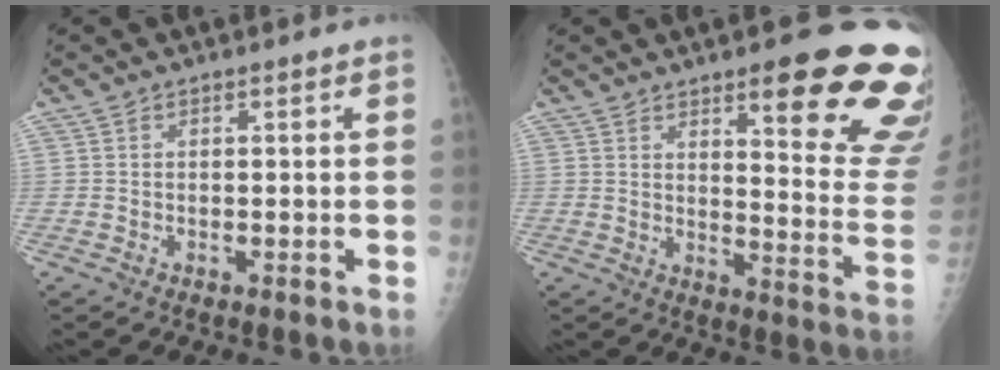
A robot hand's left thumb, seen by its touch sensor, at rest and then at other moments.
{"total": 21.3, "force": [12.5, 4.8, 16.6], "torque": [-0.168, -0.071, 0.163]}